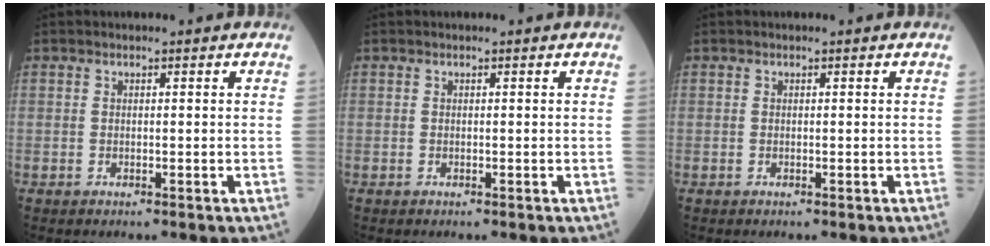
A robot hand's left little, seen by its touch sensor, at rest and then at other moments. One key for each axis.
{"total": 0.0}
{"total": 0.0}